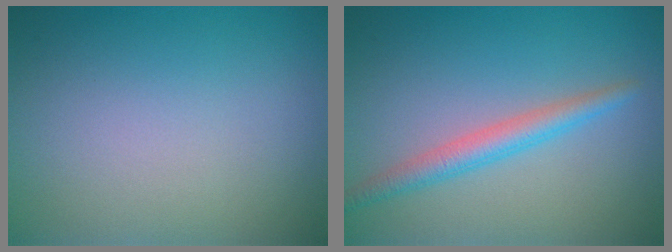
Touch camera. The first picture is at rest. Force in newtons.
{"total": 2.6, "press": 2.6, "slide": 0.1}